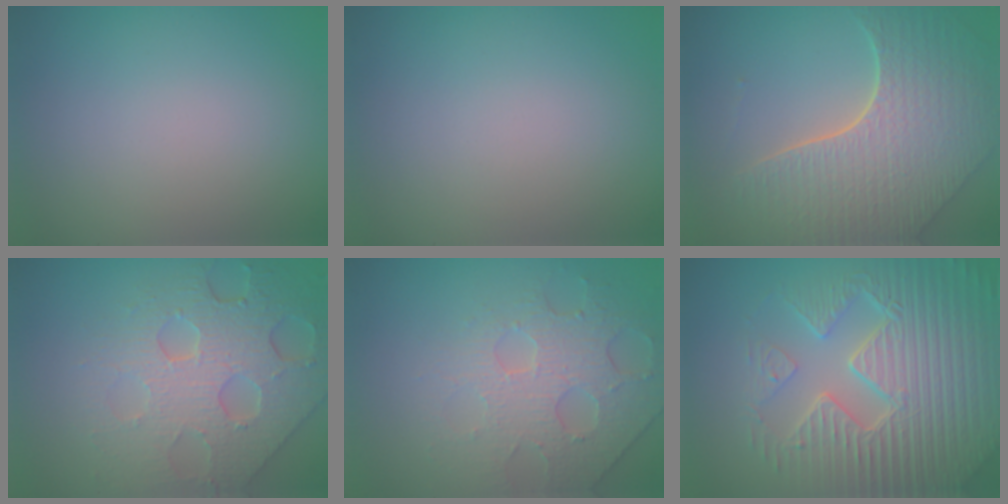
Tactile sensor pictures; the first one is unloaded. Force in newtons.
{"total": 0.0}
{"total": 8.2, "press": 5.9, "slide": 5.7}
{"total": 7.7, "press": 5.7, "slide": 5.2}
{"total": 4.1, "press": 3.9, "slide": 1.1}
{"total": 9.0, "press": 6.4, "slide": 6.3}